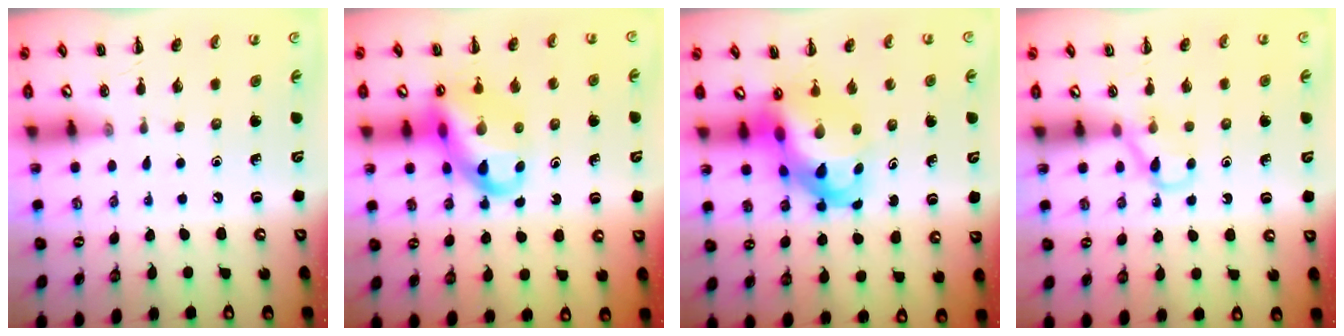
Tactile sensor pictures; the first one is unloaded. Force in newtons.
{"total": 13.4, "press": 12.9, "slide": 3.5}
{"total": 8.2, "press": 7.9, "slide": 2.3}
{"total": 3.8, "press": 3.6, "slide": 1.3}